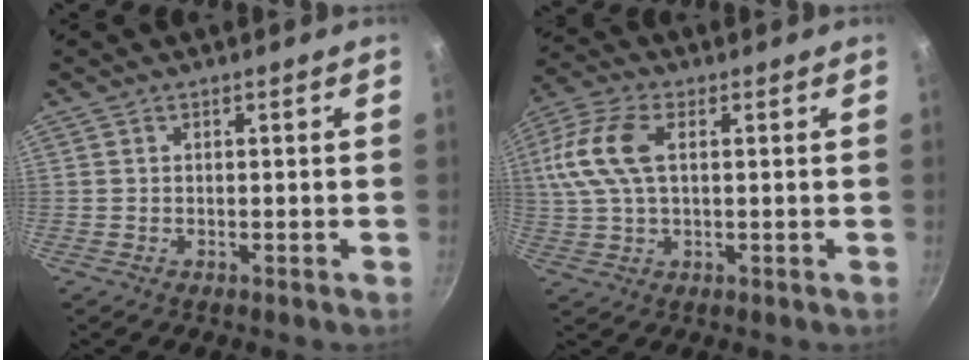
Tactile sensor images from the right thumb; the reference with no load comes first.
{"total": 13.0, "force": [2.7, 7.2, 10.5], "torque": [-0.222, 0.021, 0.042]}